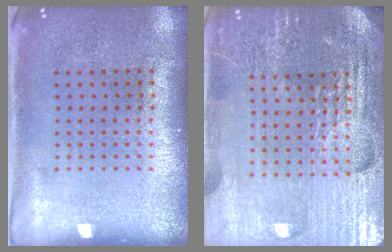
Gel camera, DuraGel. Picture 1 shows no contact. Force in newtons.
{"total": 5.1, "press": 4.8, "slide": 1.9}